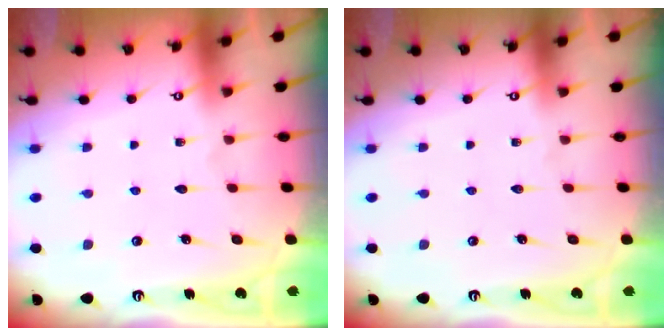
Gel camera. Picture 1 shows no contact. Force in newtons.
{"total": 0.0}